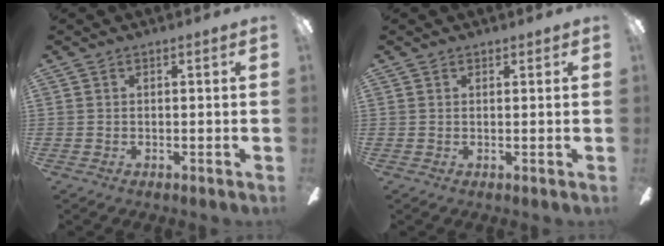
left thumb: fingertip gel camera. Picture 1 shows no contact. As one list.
[{"total": 0.8, "force": [0.7, 0.4, 0.1], "torque": [0.006, -0.003, 0.012]}]